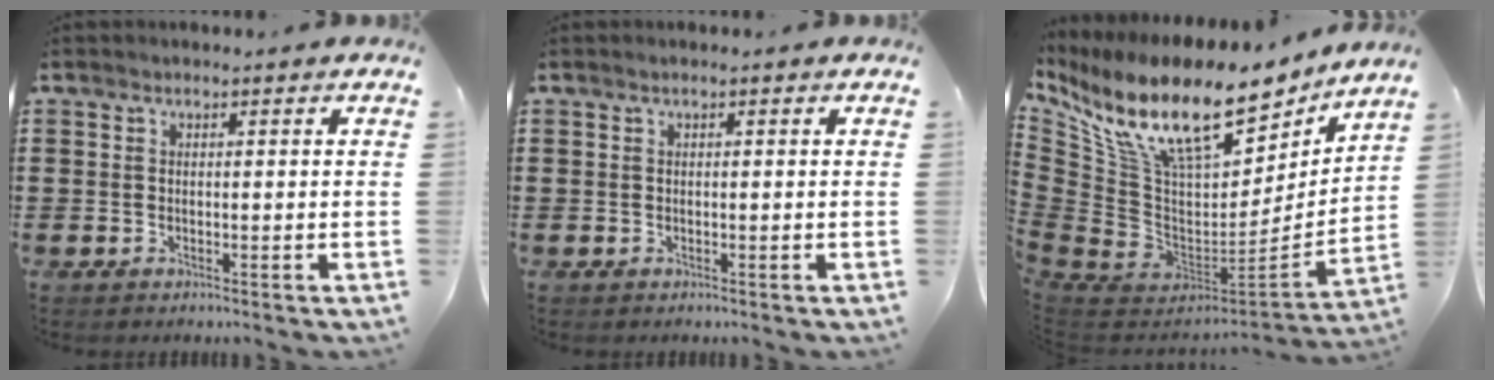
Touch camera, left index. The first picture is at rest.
{"total": 0.0}
{"total": 17.1, "force": [11.3, 6.6, 11.1], "torque": [-0.243, -0.080, 0.196]}